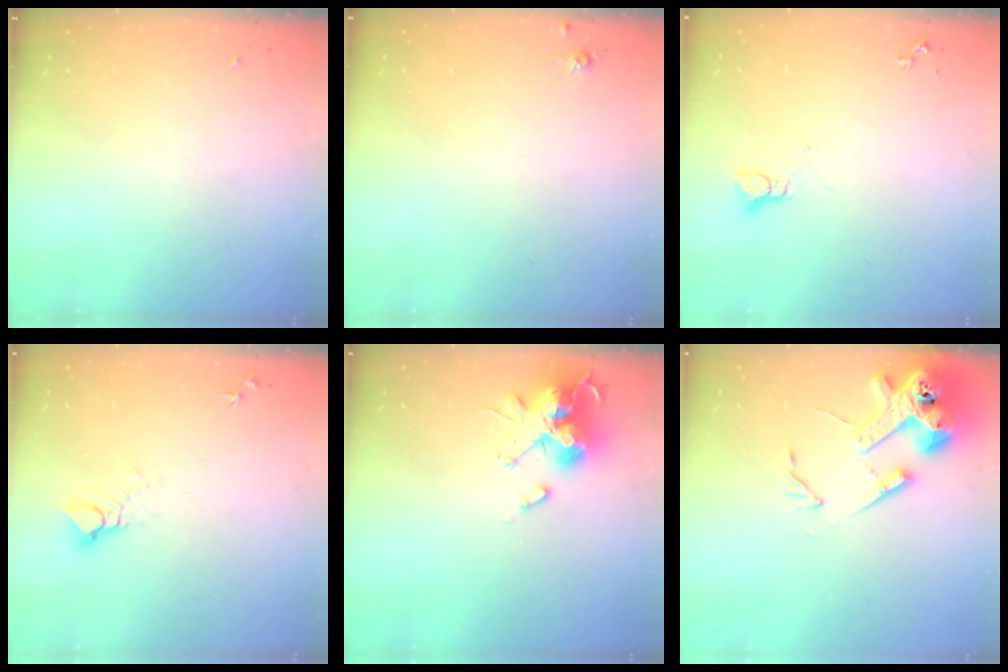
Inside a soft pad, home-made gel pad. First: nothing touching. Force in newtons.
{"total": 4.4, "press": 4.3, "slide": 0.5}
{"total": 2.8, "press": 2.8, "slide": 0.1}
{"total": 4.0, "press": 3.9, "slide": 0.4}
{"total": 18.5, "press": 18.5, "slide": 0.1}
{"total": 15.7, "press": 15.5, "slide": 2.1}